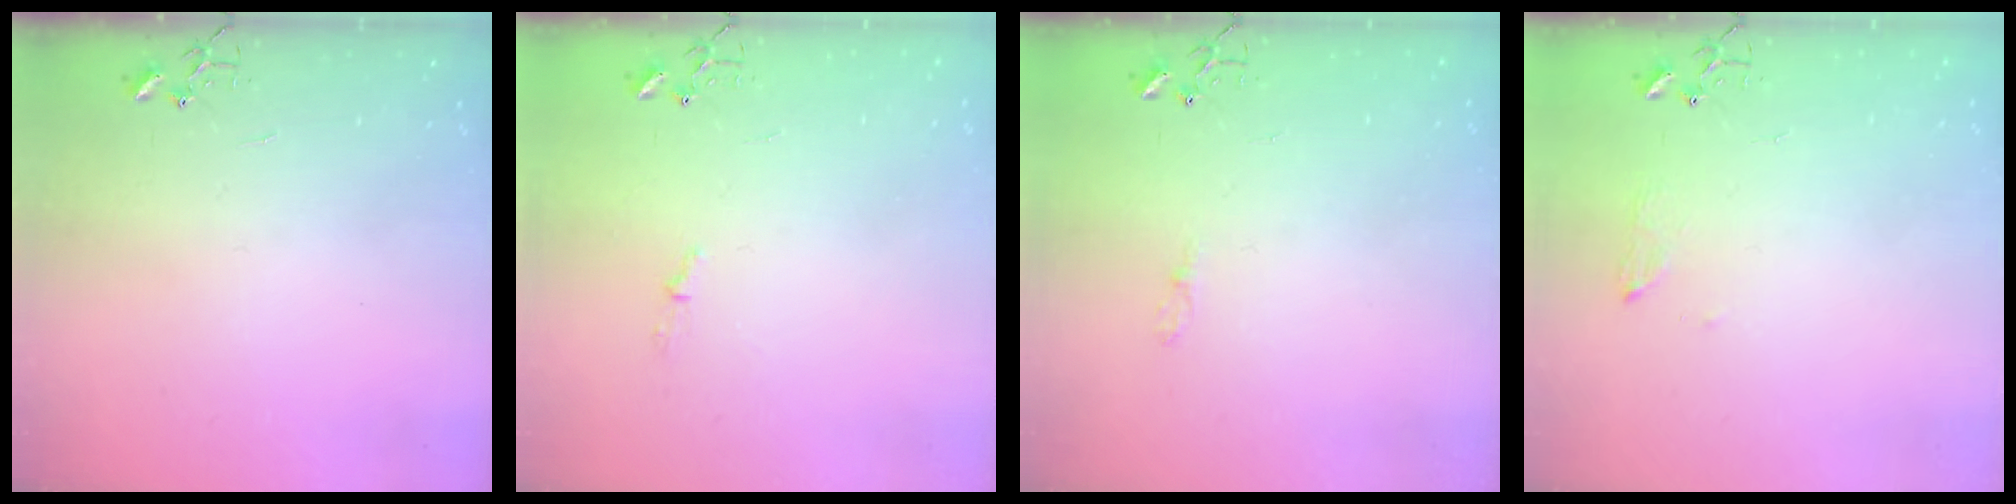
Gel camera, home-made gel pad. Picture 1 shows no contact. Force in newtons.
{"total": 3.8, "press": 3.8, "slide": 0.4}
{"total": 3.5, "press": 3.5, "slide": 0.5}
{"total": 7.4, "press": 7.3, "slide": 1.0}